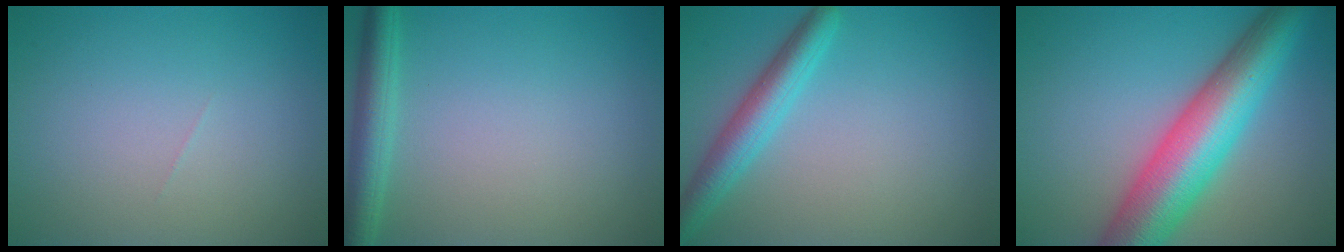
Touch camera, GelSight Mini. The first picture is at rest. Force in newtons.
{"total": 3.2, "press": 3.2, "slide": 0.2}
{"total": 3.8, "press": 3.8, "slide": 0.2}
{"total": 10.3, "press": 10.3, "slide": 0.3}